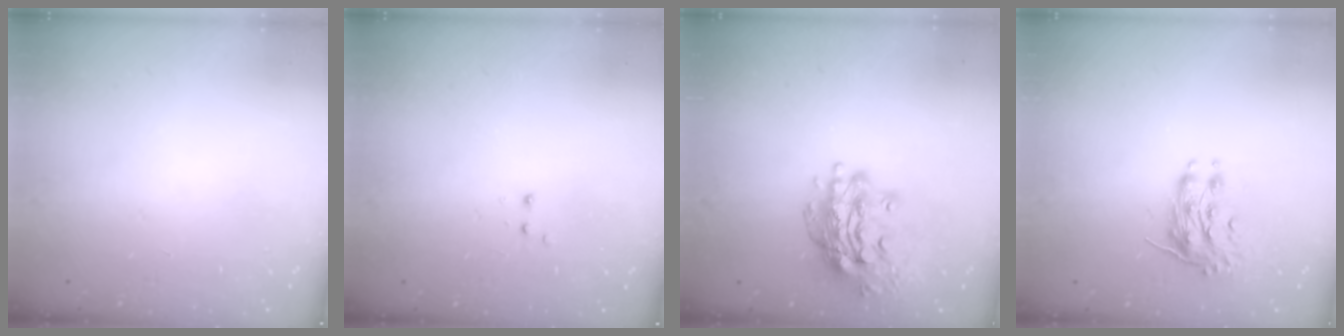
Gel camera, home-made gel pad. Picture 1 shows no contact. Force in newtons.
{"total": 2.8, "press": 2.8, "slide": 0.6}
{"total": 15.9, "press": 15.9, "slide": 1.5}
{"total": 8.2, "press": 8.2, "slide": 0.3}